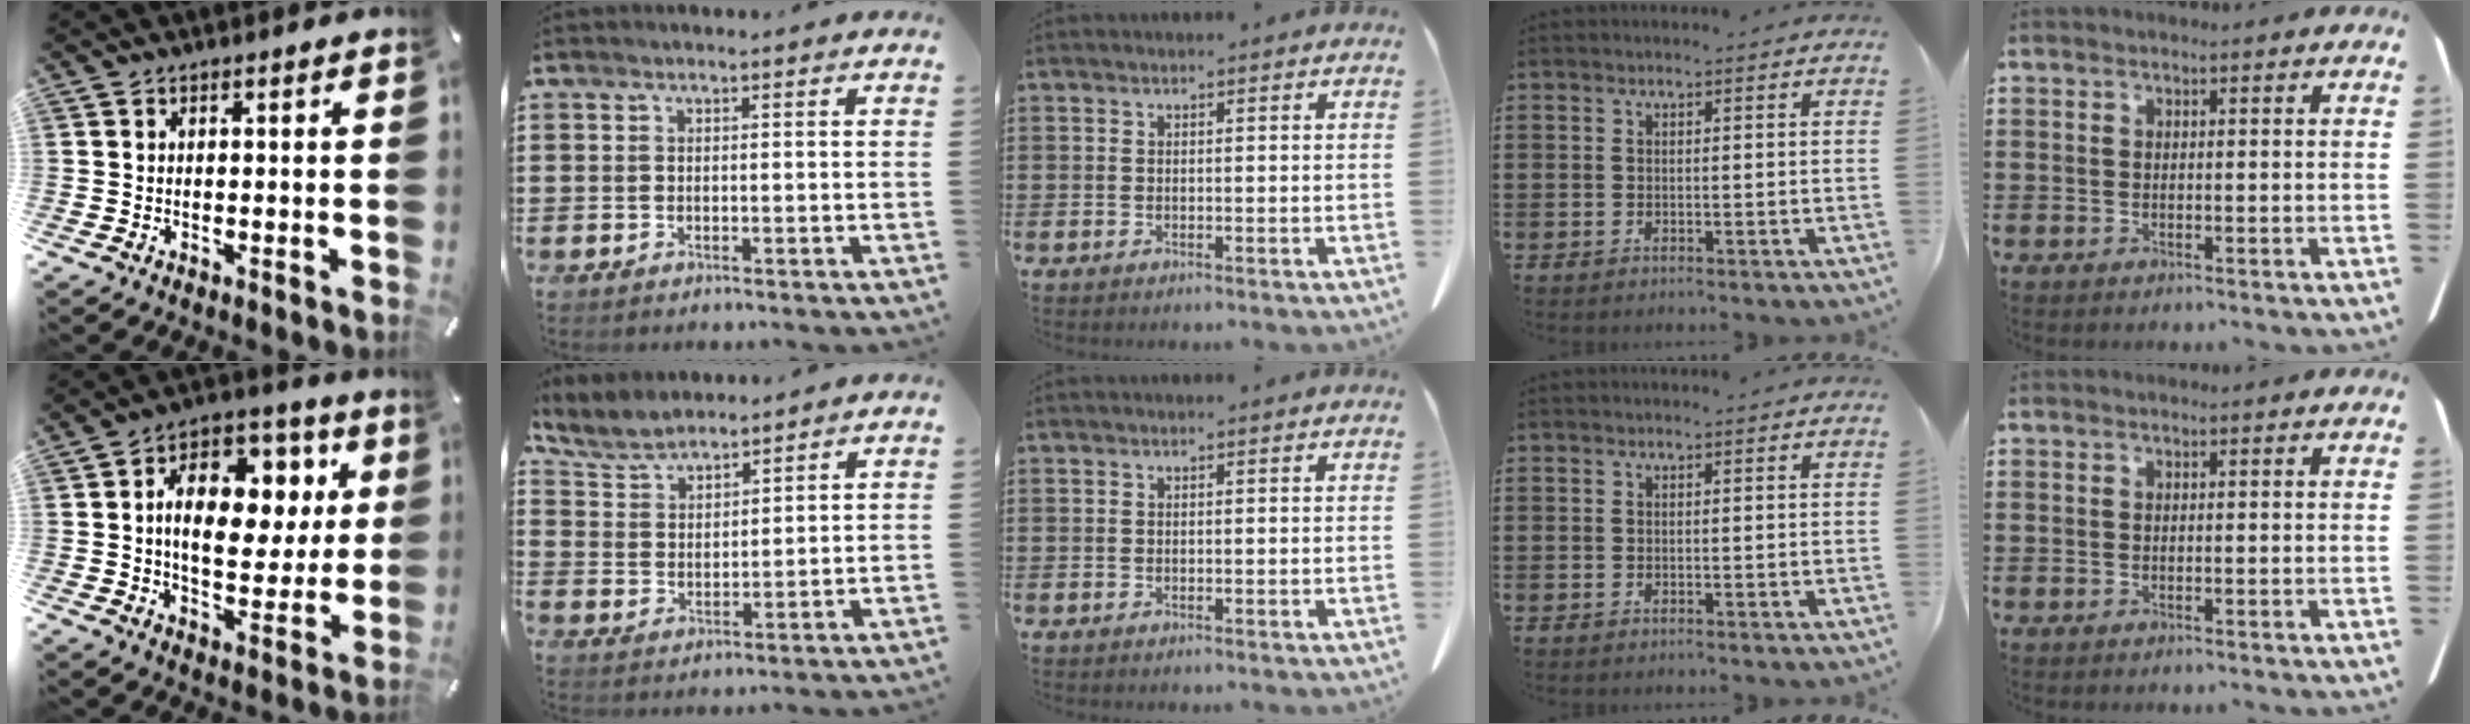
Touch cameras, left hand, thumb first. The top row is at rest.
{"thumb": {"total": 15.4, "force": [3.2, 10.3, 11.0], "torque": [-0.174, -0.011, 0.060]}, "index": {"total": 5.0, "force": [4.7, 1.2, 1.2], "torque": [-0.042, -0.012, 0.086]}}